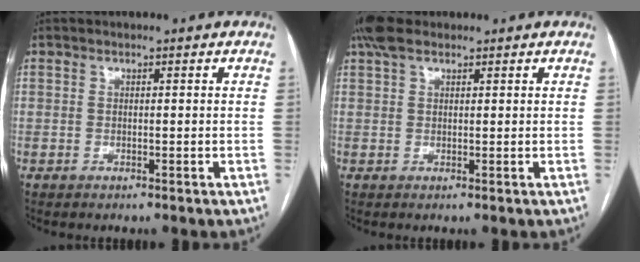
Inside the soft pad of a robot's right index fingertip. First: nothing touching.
{"total": 4.1, "force": [2.9, 1.6, 2.3], "torque": [-0.057, 0.026, 0.059]}